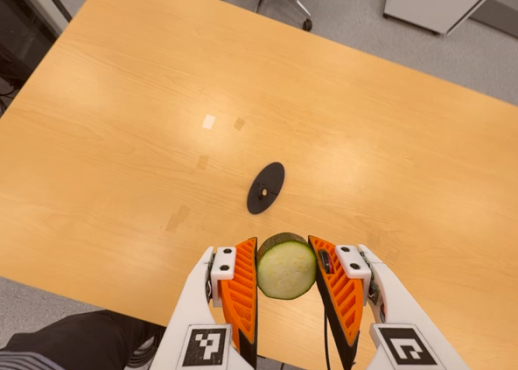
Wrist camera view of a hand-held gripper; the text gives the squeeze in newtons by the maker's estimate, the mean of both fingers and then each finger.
{"total": 11.4, "left": 10.4, "right": 12.3}